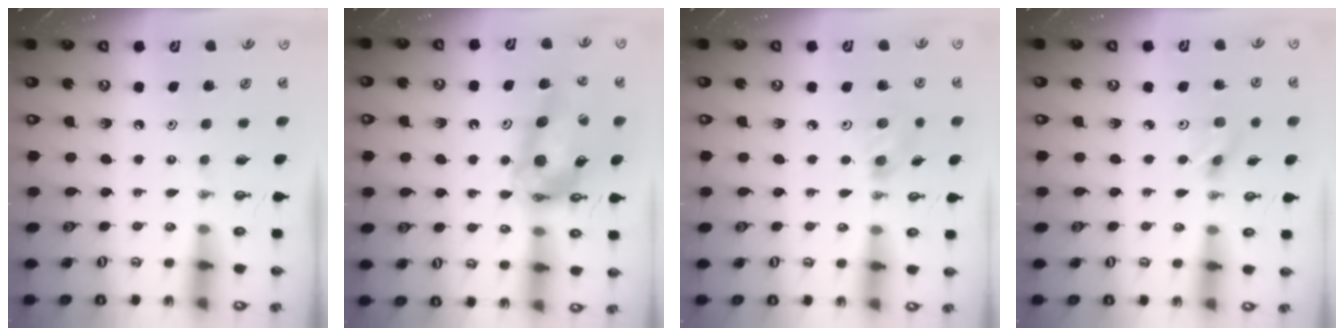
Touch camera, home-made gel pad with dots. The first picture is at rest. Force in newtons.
{"total": 16.6, "press": 16.5, "slide": 1.6}
{"total": 4.9, "press": 4.8, "slide": 0.7}
{"total": 3.5, "press": 3.4, "slide": 0.8}